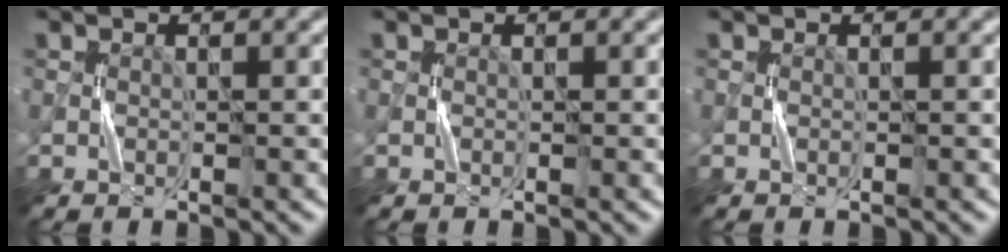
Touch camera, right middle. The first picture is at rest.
{"total": 0.0}
{"total": 0.0}